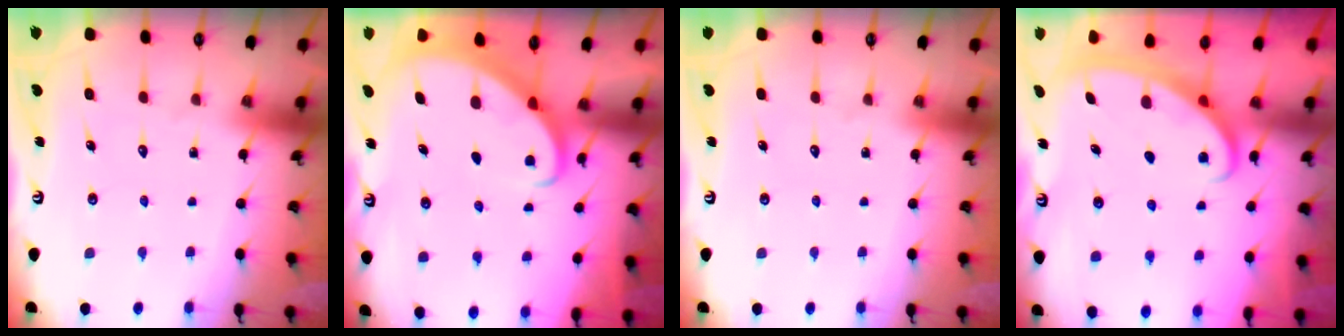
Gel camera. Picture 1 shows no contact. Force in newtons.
{"total": 2.5, "press": 2.5, "slide": 0.3}
{"total": 0.0}
{"total": 2.6, "press": 2.6, "slide": 0.4}